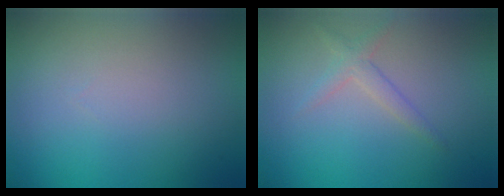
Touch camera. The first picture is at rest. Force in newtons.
{"total": 1.6, "press": 1.6, "slide": 0.1}